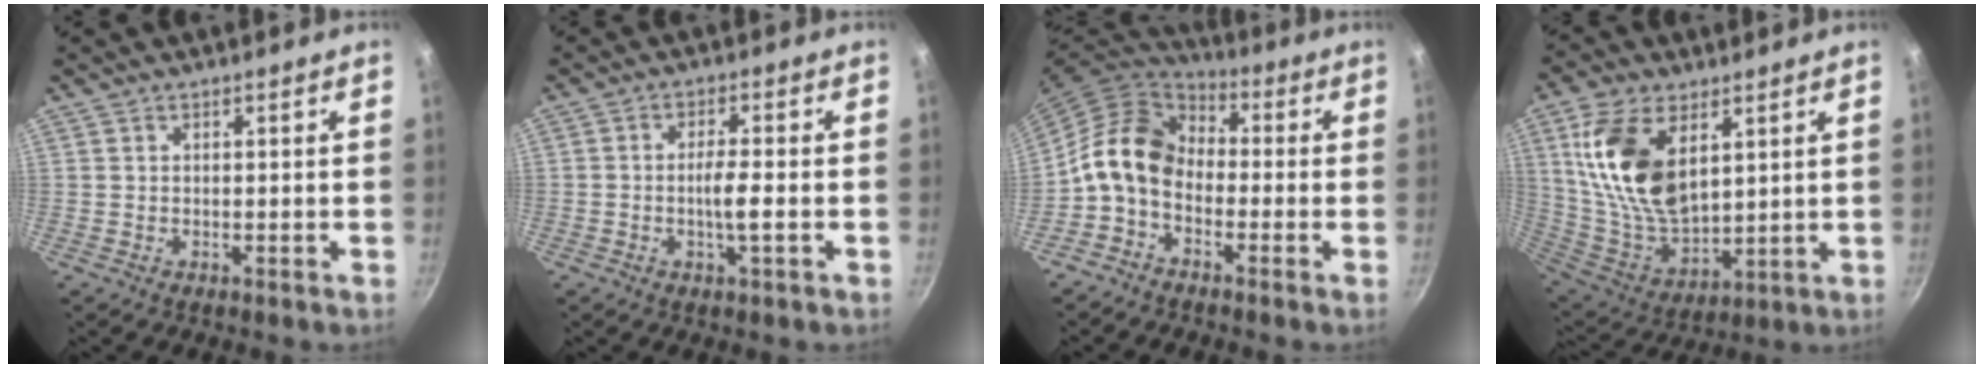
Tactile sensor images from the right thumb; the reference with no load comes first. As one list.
[{"total": 4.3, "force": [-1.2, 0.7, 4.0], "torque": [-0.077, 0.012, -0.023]}, {"total": 12.0, "force": [-2.2, 8.7, 7.9], "torque": [-0.128, 0.049, -0.067]}, {"total": 18.5, "force": [6.3, 10.4, 13.9], "torque": [-0.252, -0.036, 0.136]}]